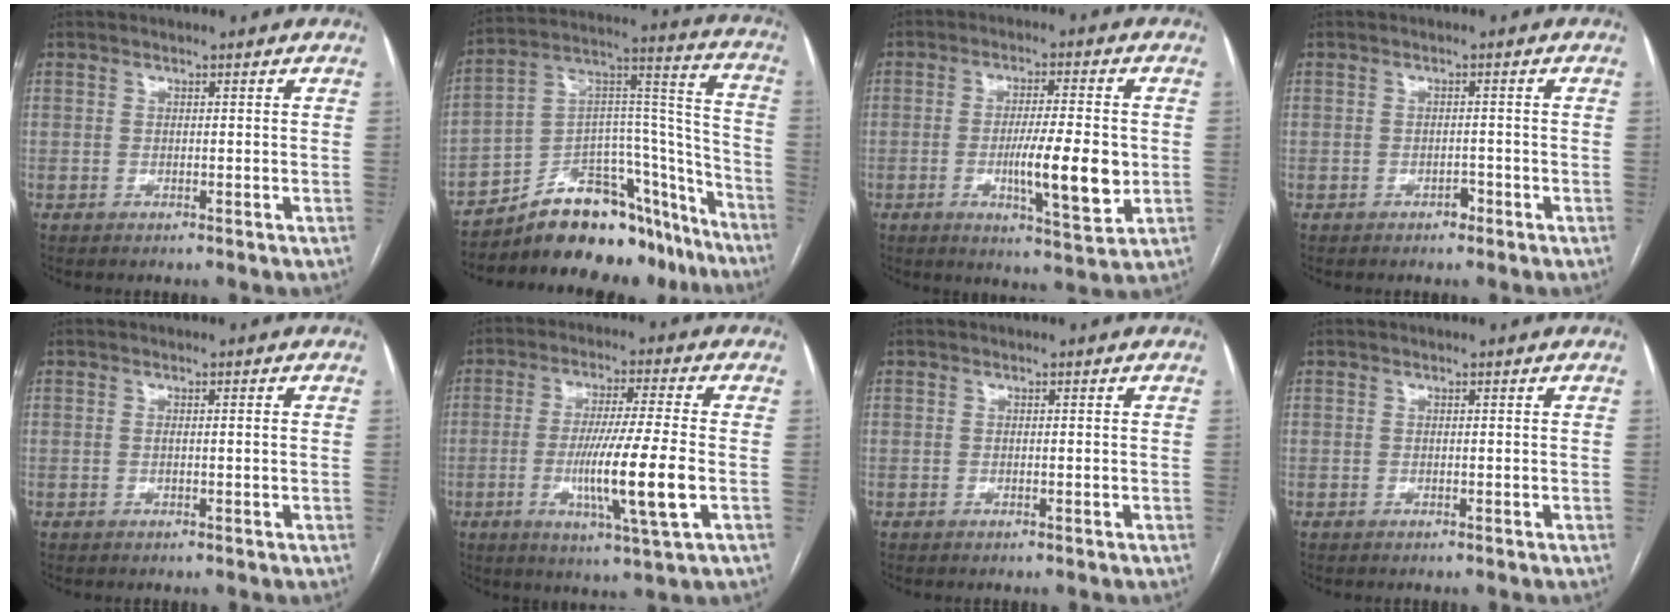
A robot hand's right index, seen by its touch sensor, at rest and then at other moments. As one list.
[{"total": 22.0, "force": [-18.2, 8.6, 8.8], "torque": [-0.100, 0.068, -0.273]}, {"total": 10.5, "force": [-1.7, 1.6, 10.3], "torque": [-0.168, -0.014, -0.025]}, {"total": 1.3, "force": [-0.9, 0.7, 0.7], "torque": [-0.011, 0.002, -0.013]}, {"total": 1.1, "force": [-0.1, 0.0, 1.1], "torque": [-0.021, 0.001, 0.001]}, {"total": 12.2, "force": [-2.8, -0.6, 11.9], "torque": [-0.218, -0.019, -0.053]}, {"total": 0.0}, {"total": 0.0}]